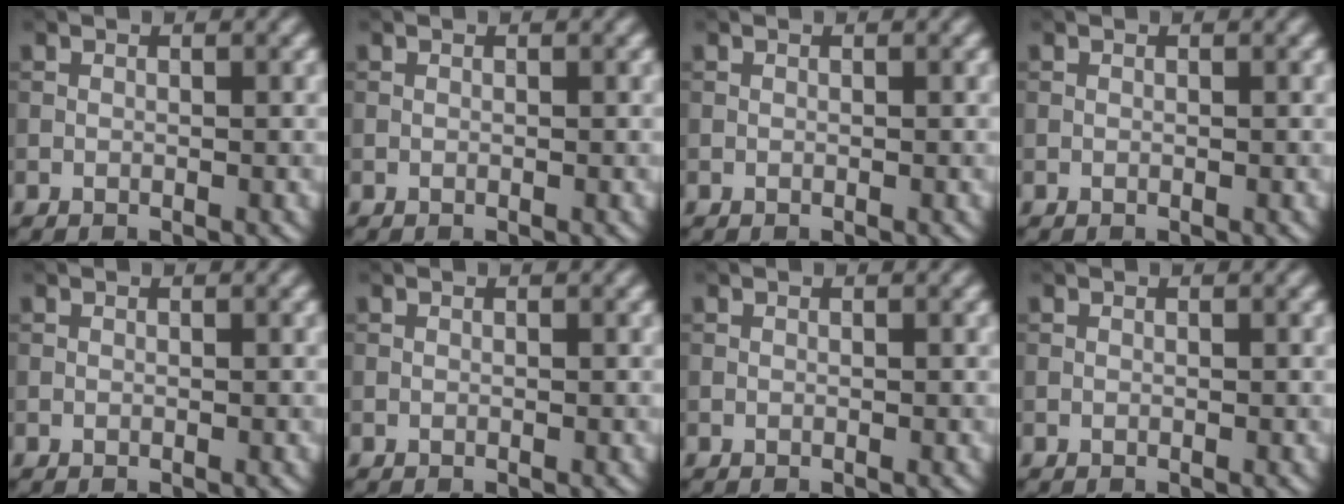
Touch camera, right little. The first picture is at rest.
{"total": 0.0}
{"total": 0.0}
{"total": 0.0}
{"total": 0.0}
{"total": 0.0}
{"total": 0.0}
{"total": 0.0}